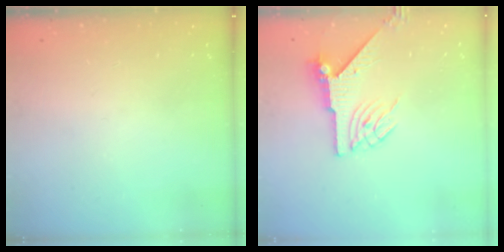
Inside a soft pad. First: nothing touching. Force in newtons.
{"total": 6.4, "press": 6.4, "slide": 0.7}